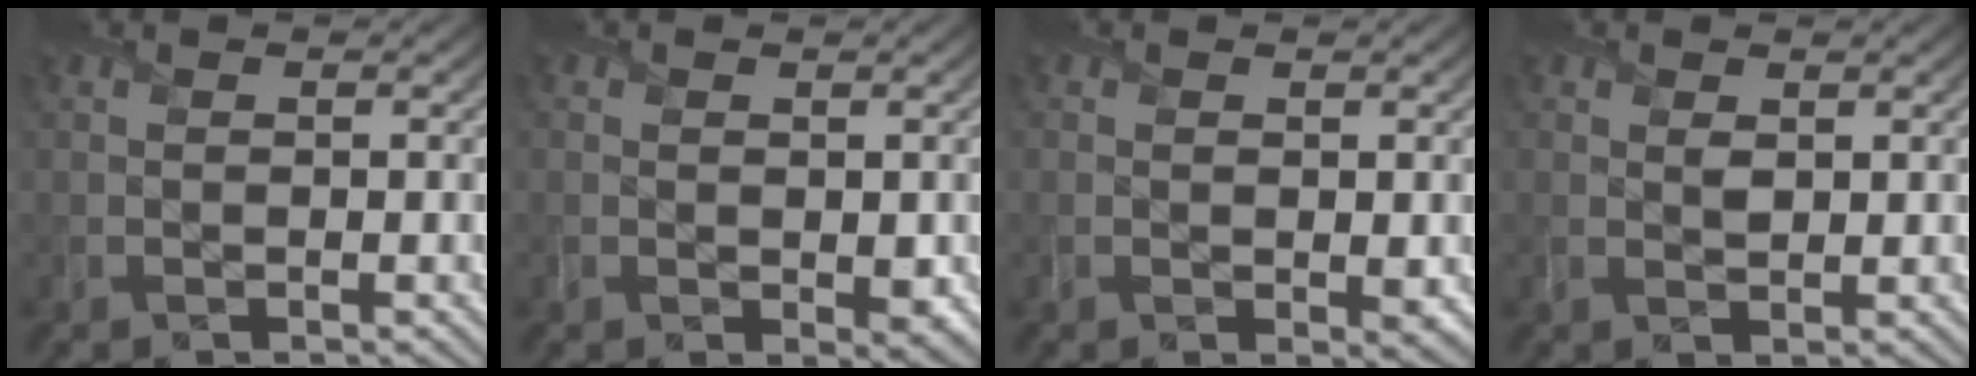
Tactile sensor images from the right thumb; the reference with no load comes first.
{"total": 1.8, "force": [-0.1, 1.3, 1.2], "torque": [-0.021, -0.013, 0.001]}
{"total": 1.3, "force": [-0.1, 0.9, 1.0], "torque": [-0.014, -0.011, 0.000]}
{"total": 1.4, "force": [0.7, 0.7, 0.9], "torque": [-0.020, -0.001, 0.014]}